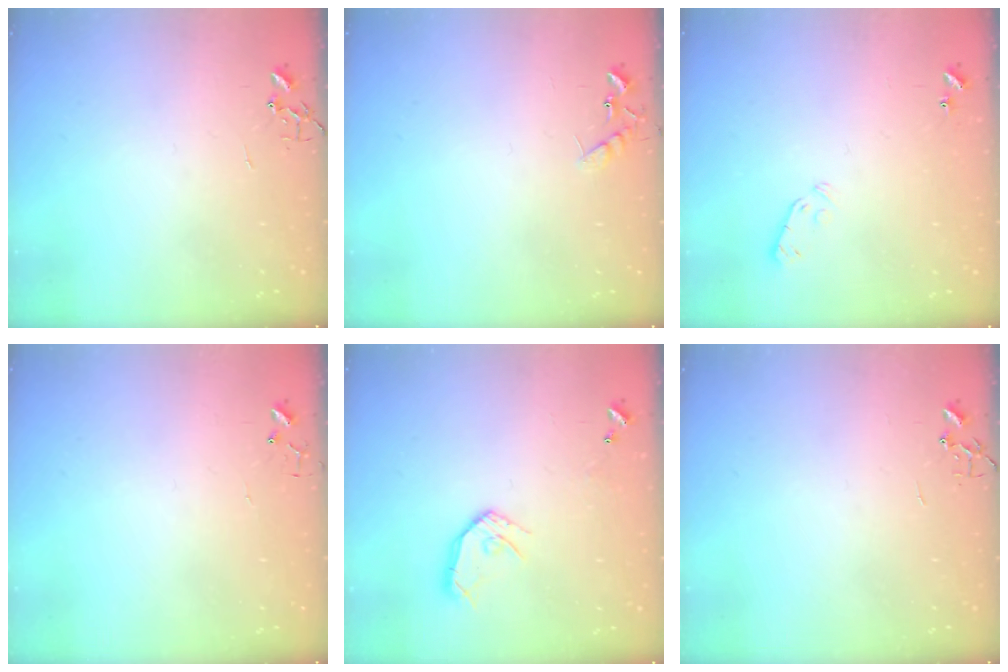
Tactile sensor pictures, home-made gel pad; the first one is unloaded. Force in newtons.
{"total": 7.6, "press": 7.6, "slide": 0.7}
{"total": 4.1, "press": 4.1, "slide": 0.6}
{"total": 3.8, "press": 3.8, "slide": 0.3}
{"total": 10.7, "press": 10.6, "slide": 1.0}
{"total": 0.0}